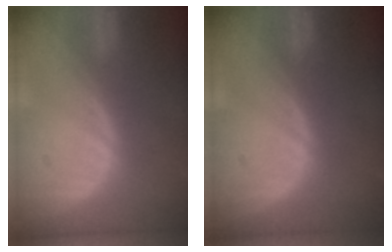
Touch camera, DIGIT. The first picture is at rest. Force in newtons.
{"total": 0.0}